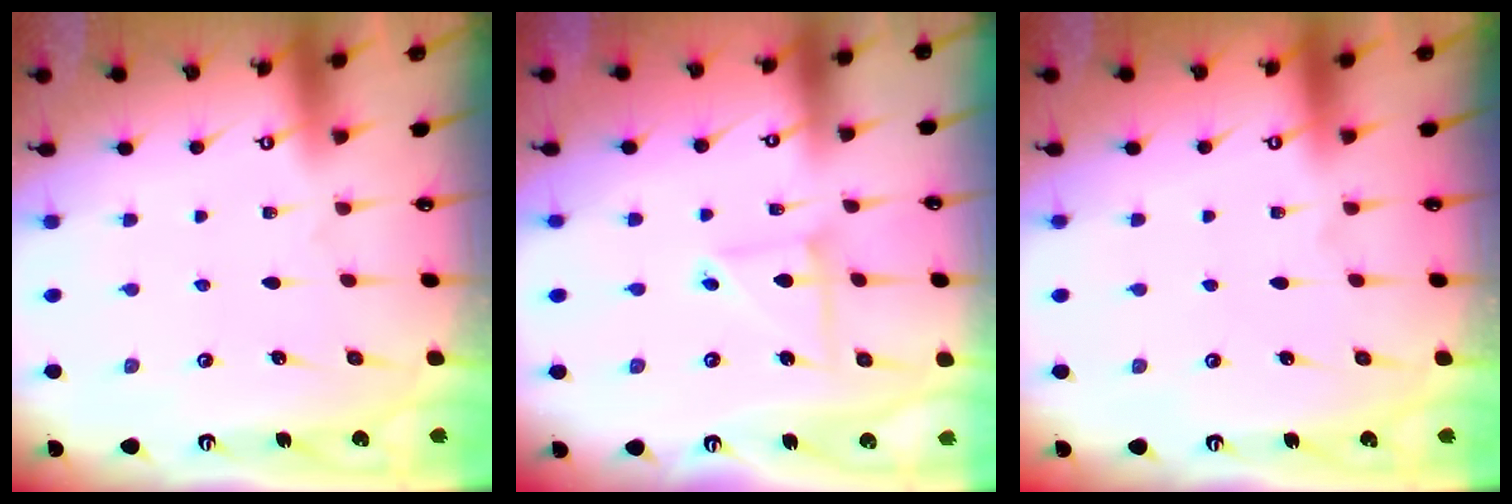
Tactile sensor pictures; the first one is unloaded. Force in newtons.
{"total": 5.4, "press": 5.4, "slide": 0.4}
{"total": 0.0}